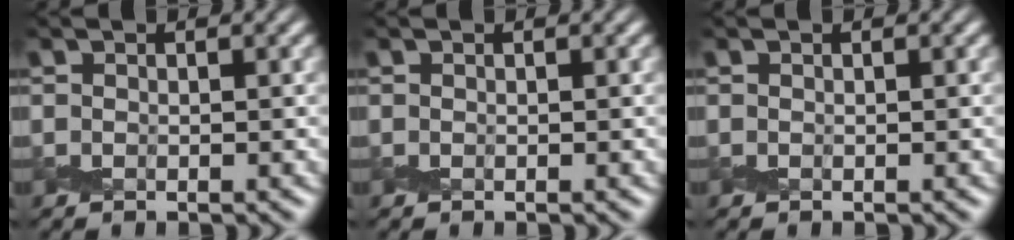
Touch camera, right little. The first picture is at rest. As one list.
[{"total": 0.0}, {"total": 0.0}]